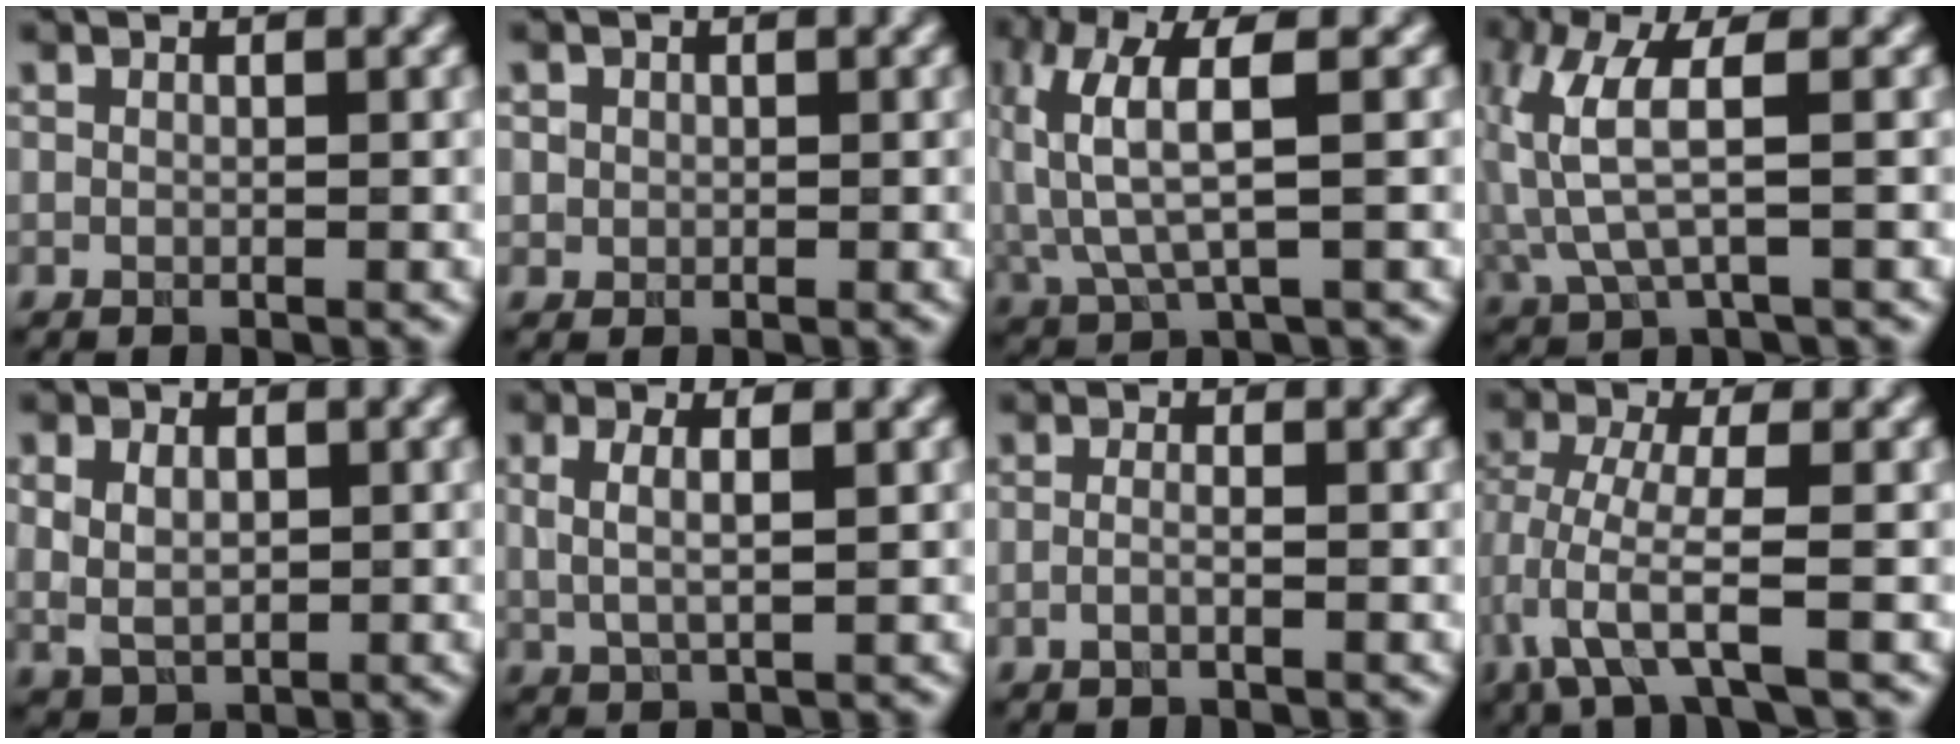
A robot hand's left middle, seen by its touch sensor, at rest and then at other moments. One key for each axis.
{"total": 0.9, "fx": 0.2, "fy": 0.9, "fz": 0.1, "tx": 0.008, "ty": -0.004, "tz": 0.003}
{"total": 5.8, "fx": 1.2, "fy": 1.9, "fz": 5.4, "tx": -0.130, "ty": 0.005, "tz": 0.025}
{"total": 5.1, "fx": 0.4, "fy": 1.5, "fz": 4.9, "tx": -0.129, "ty": -0.001, "tz": 0.010}
{"total": 3.6, "fx": 0.6, "fy": 2.6, "fz": 2.4, "tx": -0.039, "ty": 0.003, "tz": 0.012}
{"total": 2.7, "fx": 0.6, "fy": 0.9, "fz": 2.5, "tx": -0.048, "ty": 0.001, "tz": 0.013}
{"total": 1.1, "fx": -0.5, "fy": 0.3, "fz": 1.0, "tx": -0.020, "ty": -0.003, "tz": -0.013}
{"total": 4.9, "fx": -2.6, "fy": 0.9, "fz": 4.1, "tx": -0.087, "ty": -0.004, "tz": -0.053}